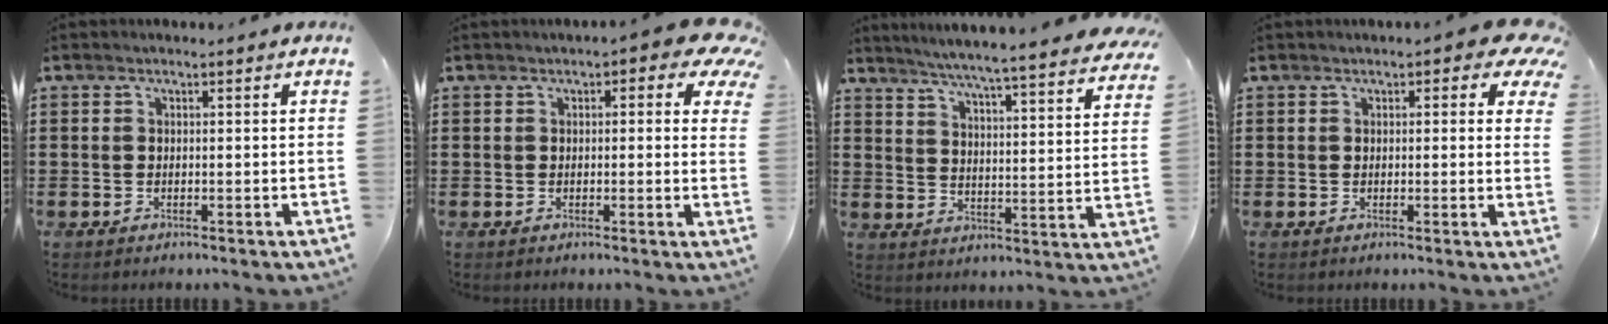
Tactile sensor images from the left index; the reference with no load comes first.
{"total": 3.2, "force": [1.7, 1.3, 2.4], "torque": [-0.039, 0.000, 0.025]}
{"total": 4.8, "force": [4.5, -1.0, 1.2], "torque": [-0.048, -0.040, 0.071]}
{"total": 3.0, "force": [1.9, 1.3, 2.1], "torque": [-0.033, 0.000, 0.028]}